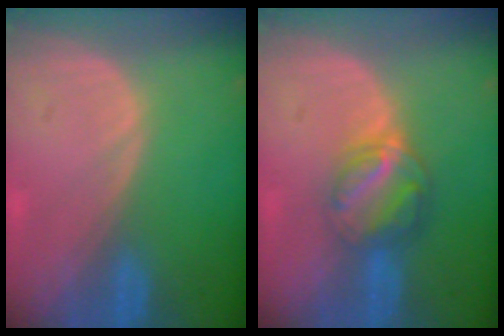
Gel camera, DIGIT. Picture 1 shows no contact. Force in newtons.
{"total": 6.5, "press": 5.5, "slide": 3.4}